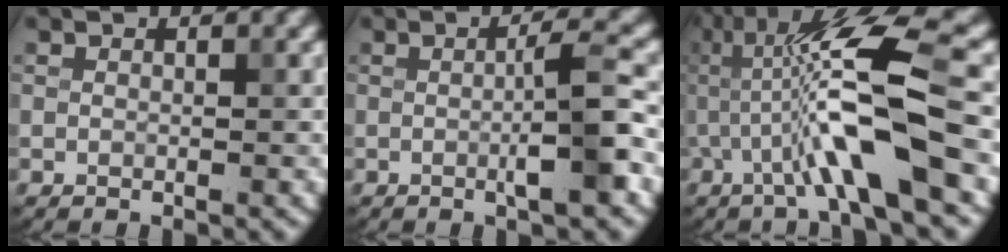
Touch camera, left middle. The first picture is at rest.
{"total": 4.8, "force": [-0.4, 0.7, 4.7], "torque": [-0.068, 0.006, -0.012]}
{"total": 9.0, "force": [-1.3, 1.1, 8.8], "torque": [-0.153, 0.016, -0.023]}